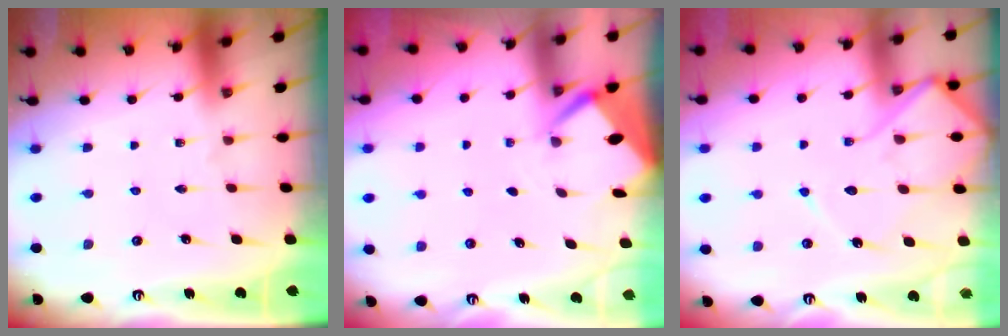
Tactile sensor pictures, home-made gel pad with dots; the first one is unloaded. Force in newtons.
{"total": 2.6, "press": 2.6, "slide": 0.3}
{"total": 11.4, "press": 11.3, "slide": 1.1}